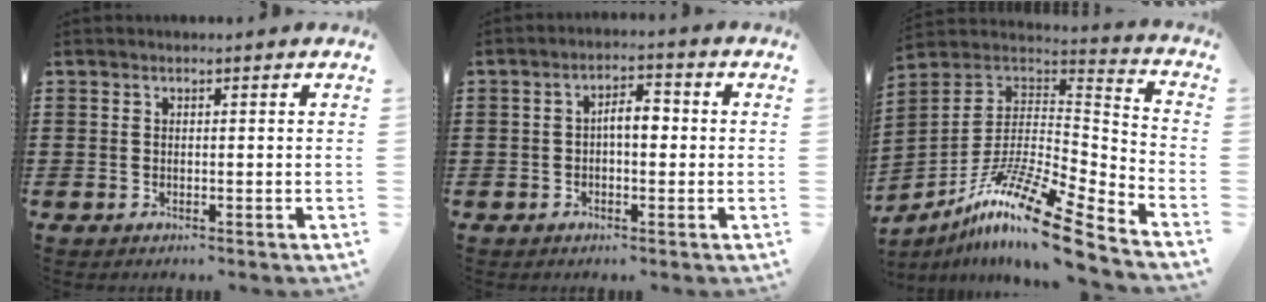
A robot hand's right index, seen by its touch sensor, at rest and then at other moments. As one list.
[{"total": 4.1, "force": [-0.2, 1.6, 3.7], "torque": [-0.069, 0.010, -0.007]}, {"total": 16.7, "force": [-11.6, 2.0, 11.8], "torque": [-0.226, 0.025, -0.214]}]